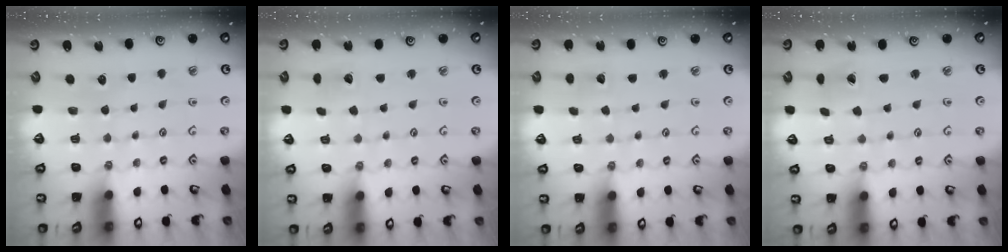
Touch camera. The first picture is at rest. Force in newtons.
{"total": 3.4, "press": 3.4, "slide": 0.5}
{"total": 2.4, "press": 2.4, "slide": 0.3}
{"total": 1.7, "press": 1.7, "slide": 0.2}